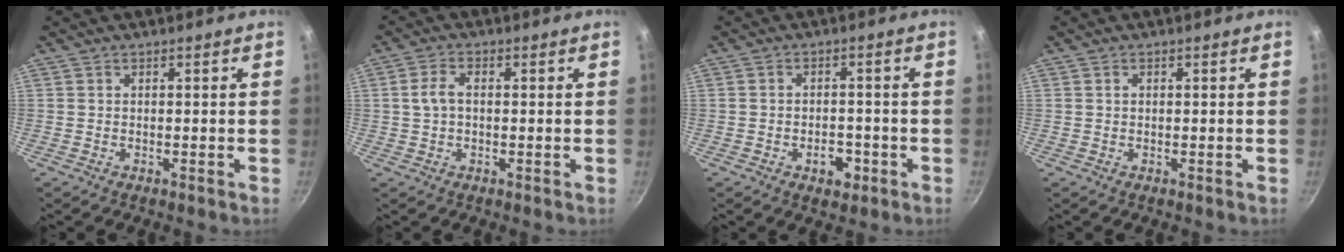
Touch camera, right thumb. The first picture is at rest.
{"total": 4.1, "force": [0.2, 2.6, 3.1], "torque": [-0.061, 0.013, 0.001]}
{"total": 4.5, "force": [-2.0, 2.9, 2.9], "torque": [-0.026, 0.012, -0.026]}
{"total": 0.6, "force": [0.2, 0.5, 0.2], "torque": [-0.003, 0.005, 0.003]}